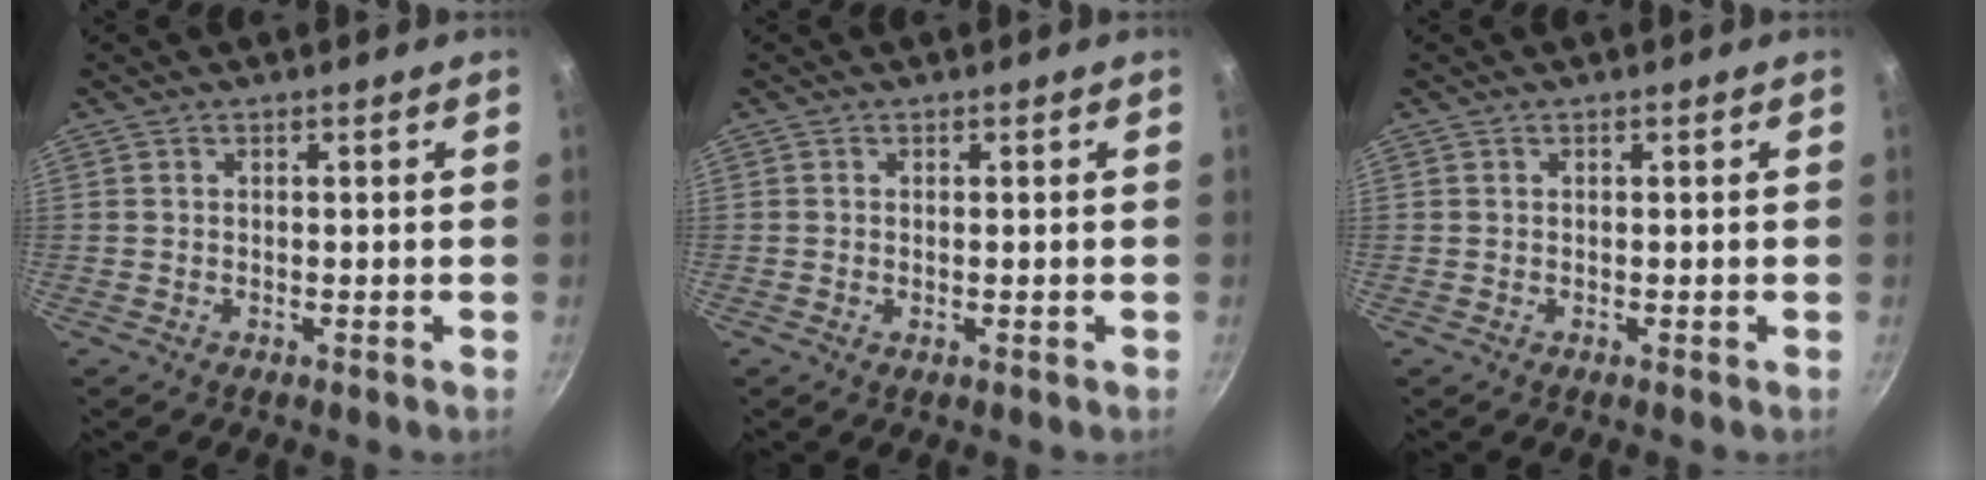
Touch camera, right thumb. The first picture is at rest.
{"total": 0.6, "force": [-0.1, 0.2, 0.5], "torque": [-0.009, 0.000, -0.002]}
{"total": 0.0}